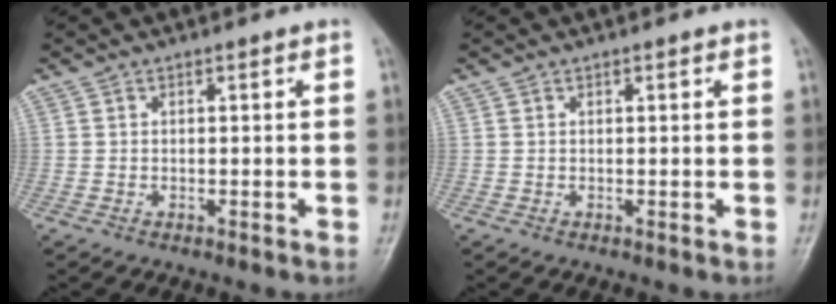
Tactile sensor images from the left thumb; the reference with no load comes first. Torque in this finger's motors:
{"motor_torque": [0.36, 0.06, -0.15, -0.05, 0.00]}